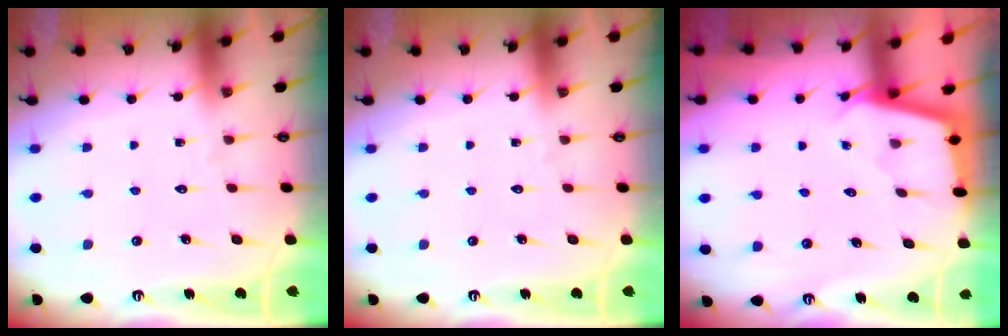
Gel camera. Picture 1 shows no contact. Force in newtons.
{"total": 0.0}
{"total": 2.1, "press": 2.1, "slide": 0.2}